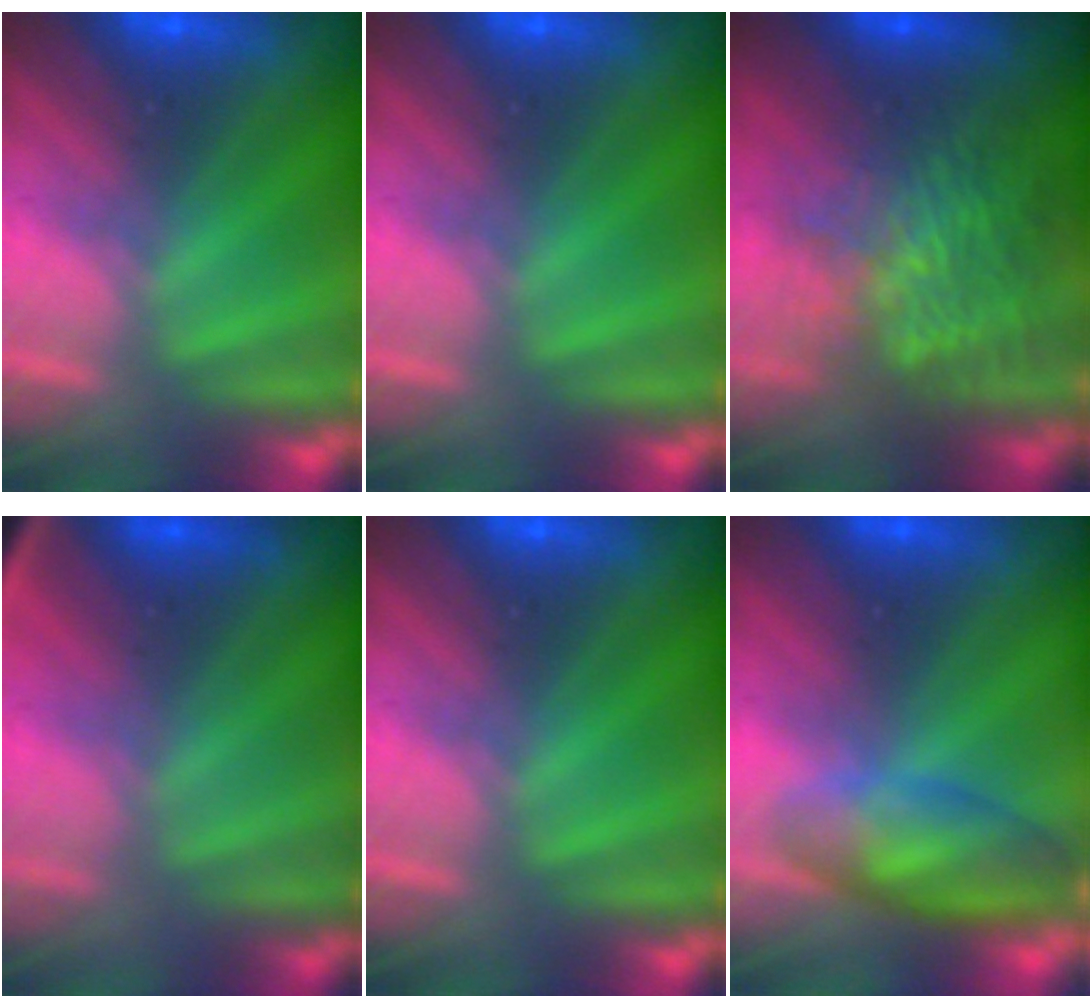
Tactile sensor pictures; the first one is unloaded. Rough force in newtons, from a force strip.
{"total": 0.0}
{"total": 7.0}
{"total": 2.7}
{"total": 0.0}
{"total": 4.6}